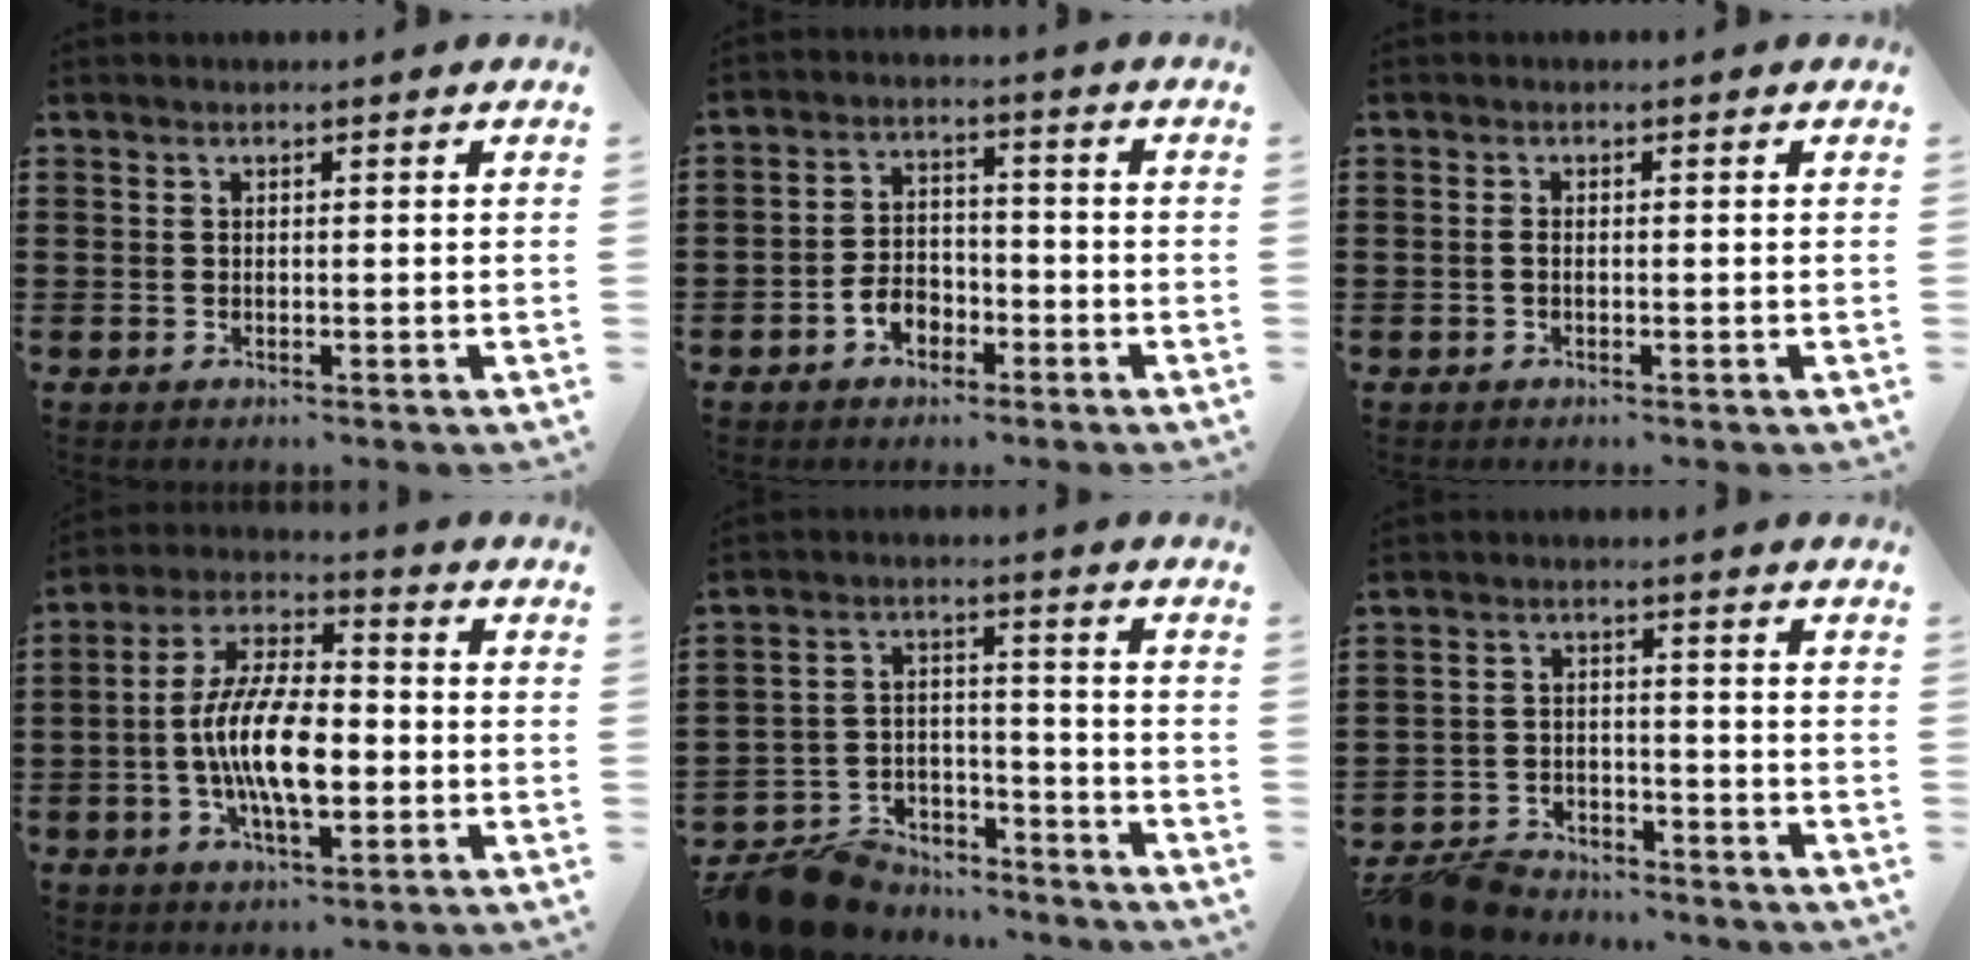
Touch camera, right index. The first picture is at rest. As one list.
[{"total": 4.3, "force": [-2.4, 2.9, 2.0], "torque": [-0.048, 0.003, -0.048]}, {"total": 0.8, "force": [-0.3, 0.2, 0.7], "torque": [-0.016, -0.007, -0.005]}, {"total": 11.9, "force": [-1.9, 4.9, 10.7], "torque": [-0.239, -0.009, -0.041]}, {"total": 9.6, "force": [-9.0, 2.9, 1.6], "torque": [-0.042, 0.031, -0.176]}, {"total": 7.1, "force": [-6.7, 1.8, 1.3], "torque": [-0.045, 0.011, -0.136]}]